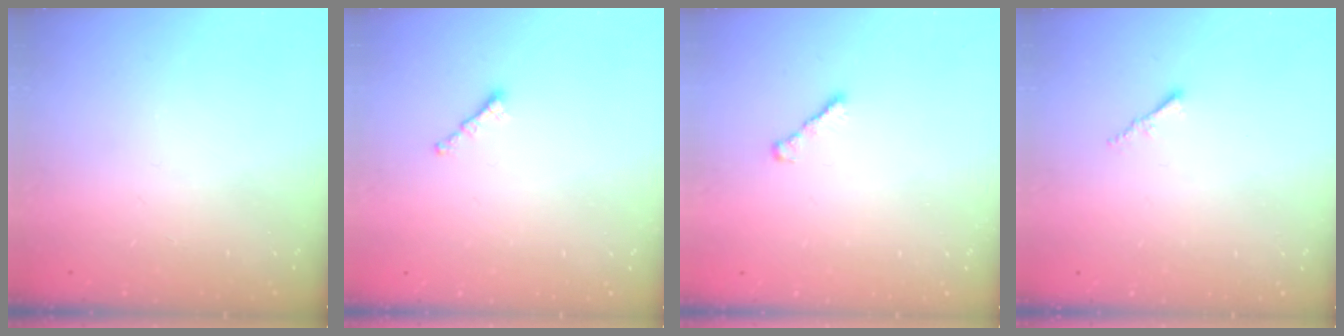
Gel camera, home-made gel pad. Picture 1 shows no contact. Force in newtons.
{"total": 0.7, "press": 0.6, "slide": 0.4}
{"total": 2.4, "press": 2.3, "slide": 0.6}
{"total": 1.0, "press": 1.0, "slide": 0.4}